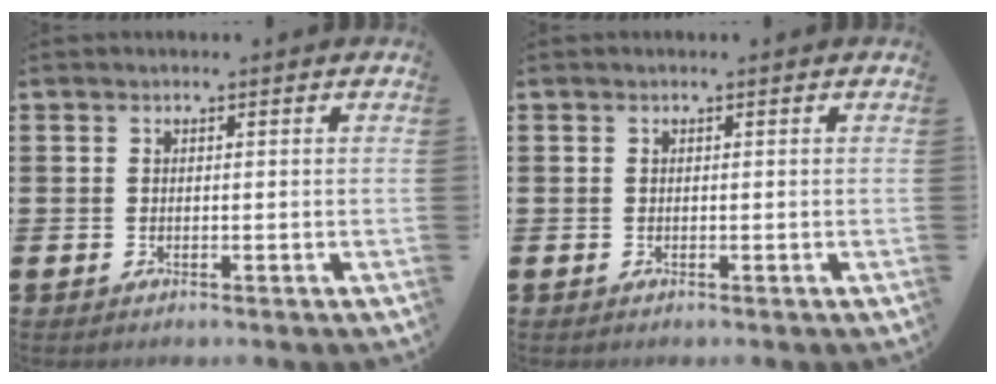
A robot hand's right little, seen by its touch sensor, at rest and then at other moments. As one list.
[{"total": 0.0}]